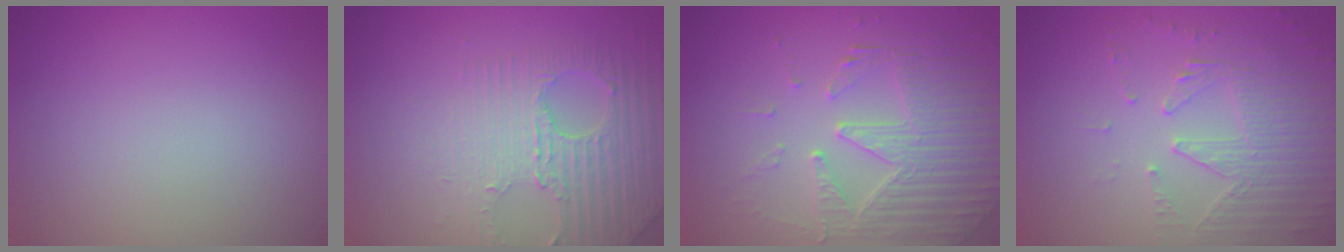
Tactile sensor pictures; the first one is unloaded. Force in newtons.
{"total": 4.0, "press": 3.8, "slide": 1.1}
{"total": 5.4, "press": 4.6, "slide": 3.0}
{"total": 4.6, "press": 3.6, "slide": 2.9}